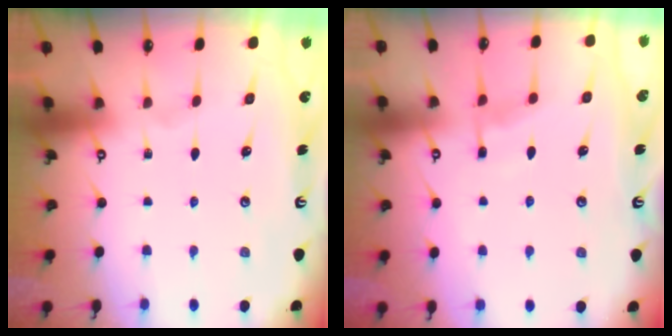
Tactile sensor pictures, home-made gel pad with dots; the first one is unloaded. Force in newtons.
{"total": 5.7, "press": 5.7, "slide": 0.6}